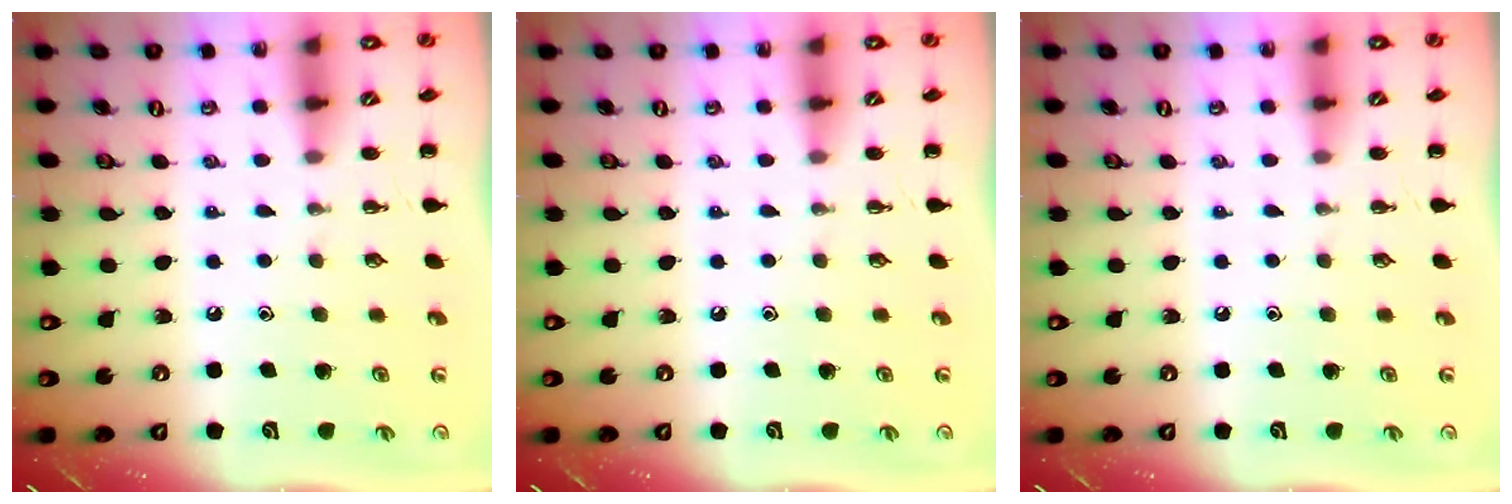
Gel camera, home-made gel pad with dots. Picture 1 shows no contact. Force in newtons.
{"total": 0.0}
{"total": 0.0}